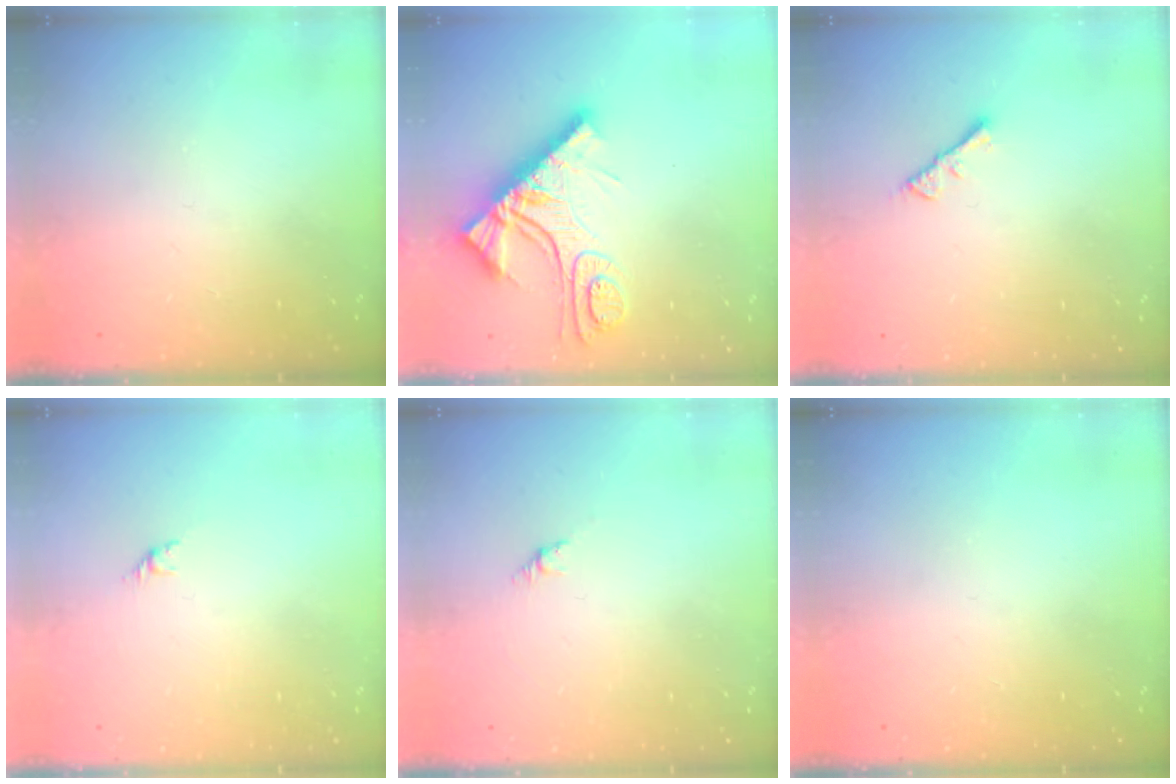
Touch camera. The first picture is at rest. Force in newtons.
{"total": 14.4, "press": 14.3, "slide": 1.5}
{"total": 2.3, "press": 2.2, "slide": 0.4}
{"total": 1.6, "press": 1.5, "slide": 0.7}
{"total": 2.7, "press": 2.6, "slide": 0.7}
{"total": 0.0}